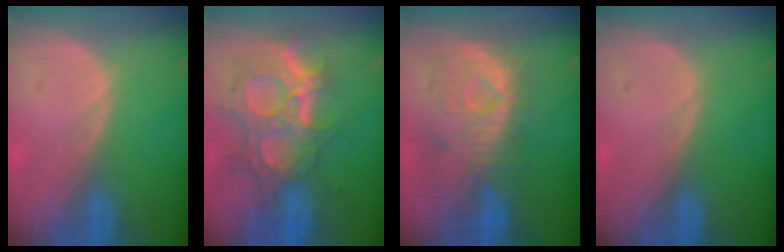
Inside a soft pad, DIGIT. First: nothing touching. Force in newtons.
{"total": 12.0, "press": 10.8, "slide": 5.4}
{"total": 10.2, "press": 9.3, "slide": 4.2}
{"total": 0.0}